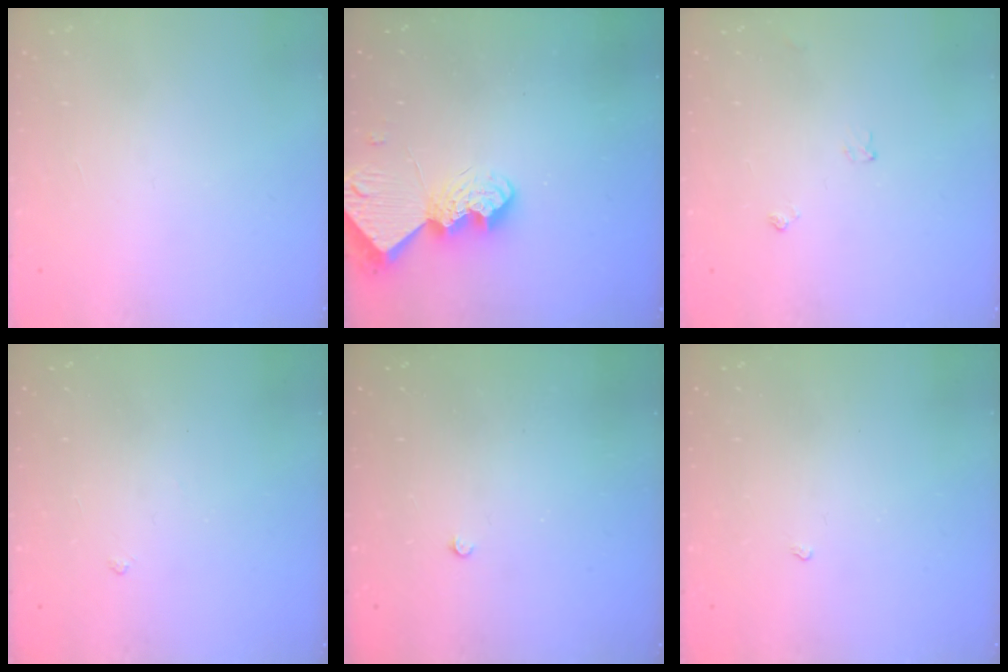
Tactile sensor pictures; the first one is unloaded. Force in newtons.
{"total": 9.7, "press": 9.7, "slide": 0.9}
{"total": 4.1, "press": 4.1, "slide": 0.5}
{"total": 2.9, "press": 2.8, "slide": 0.5}
{"total": 2.3, "press": 2.3, "slide": 0.4}
{"total": 1.7, "press": 1.7, "slide": 0.3}